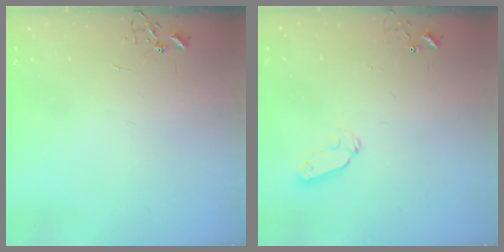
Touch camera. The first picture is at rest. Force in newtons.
{"total": 3.7, "press": 3.6, "slide": 0.5}